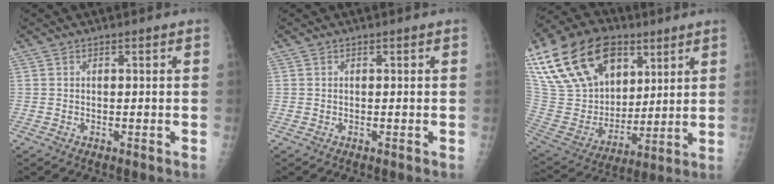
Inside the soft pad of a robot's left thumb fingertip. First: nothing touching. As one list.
[{"total": 0.0}, {"total": 25.7, "force": [13.1, 16.0, 15.3], "torque": [-0.280, -0.019, 0.245]}]